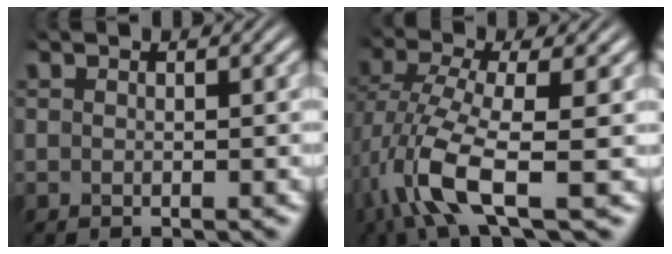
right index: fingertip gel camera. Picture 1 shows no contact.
{"total": 7.1, "force": [-1.5, 2.8, 6.4], "torque": [-0.137, -0.038, -0.008]}